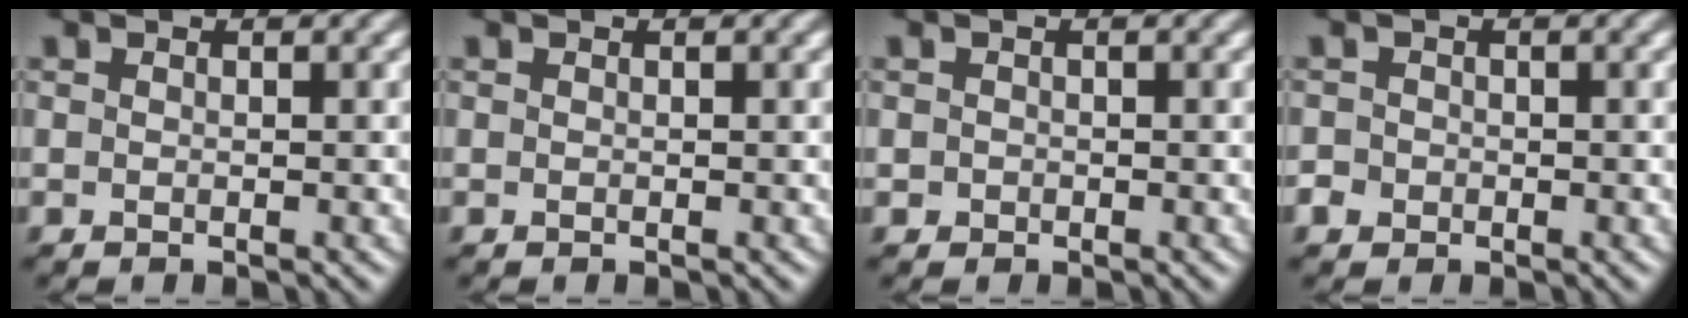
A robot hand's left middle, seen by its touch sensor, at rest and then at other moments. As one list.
[{"total": 0.0}, {"total": 0.6, "force": [-0.2, 0.6, 0.1], "torque": [0.005, -0.003, -0.005]}, {"total": 1.5, "force": [-0.6, 1.4, 0.3], "torque": [0.004, 0.000, -0.011]}]